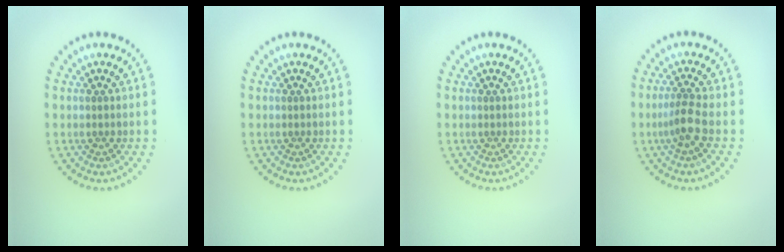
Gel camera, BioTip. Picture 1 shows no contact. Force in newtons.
{"total": 0.0}
{"total": 0.0}
{"total": 2.2, "press": 1.7, "slide": 1.3}